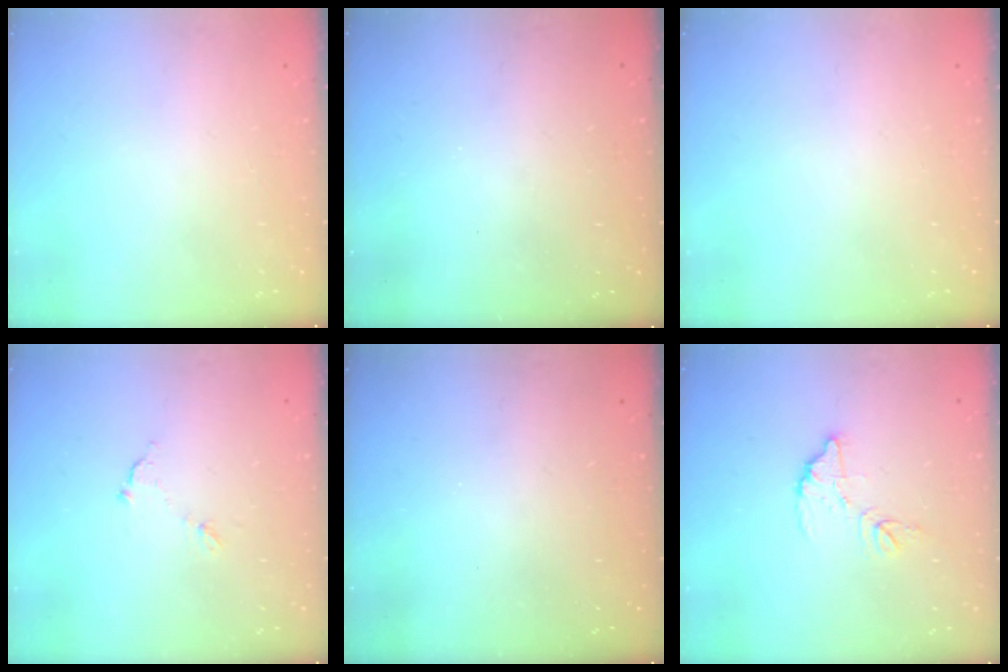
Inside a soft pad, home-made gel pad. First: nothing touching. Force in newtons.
{"total": 3.2, "press": 3.2, "slide": 0.1}
{"total": 0.0}
{"total": 6.1, "press": 6.1, "slide": 0.3}
{"total": 3.0, "press": 3.0, "slide": 0.1}
{"total": 9.6, "press": 9.5, "slide": 0.7}